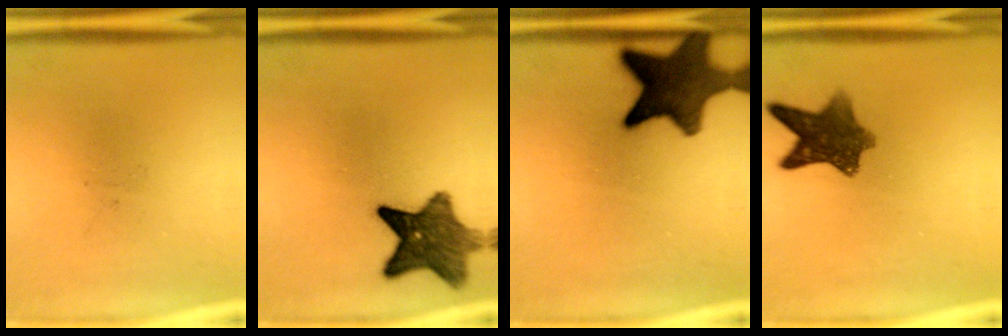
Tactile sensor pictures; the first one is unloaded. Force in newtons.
{"total": 9.7}
{"total": 14.3}
{"total": 8.6}